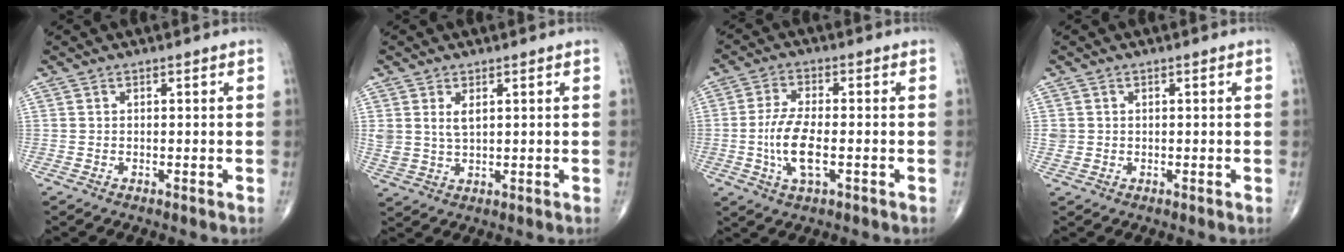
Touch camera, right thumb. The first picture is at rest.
{"total": 4.1, "force": [1.6, 2.2, 3.0], "torque": [-0.058, -0.006, 0.039]}
{"total": 8.5, "force": [-1.7, 3.4, 7.7], "torque": [-0.160, 0.004, -0.034]}
{"total": 1.8, "force": [0.3, 1.7, 0.6], "torque": [-0.003, 0.001, 0.010]}